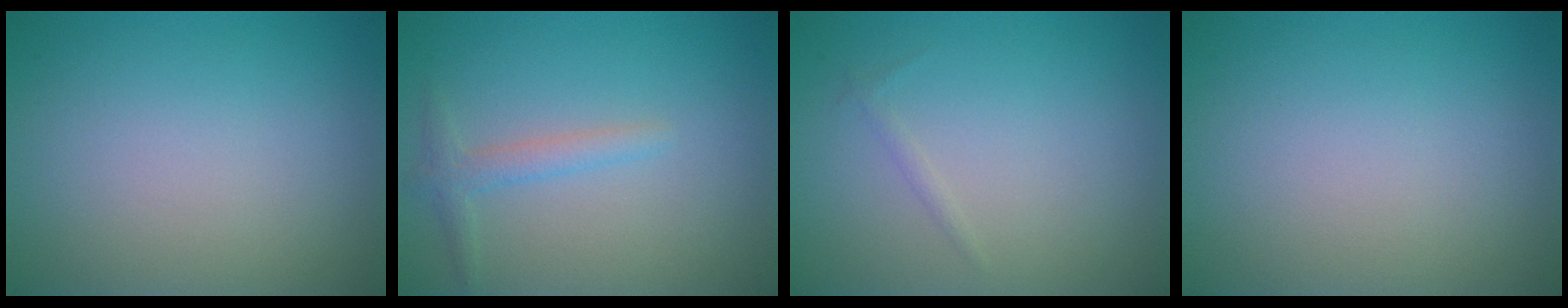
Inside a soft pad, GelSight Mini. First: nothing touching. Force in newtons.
{"total": 1.7, "press": 1.7, "slide": 0.1}
{"total": 0.5, "press": 0.5, "slide": 0.0}
{"total": 0.0}